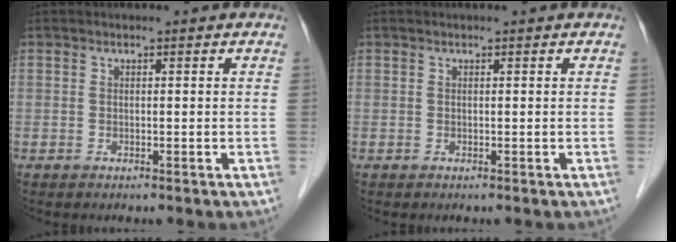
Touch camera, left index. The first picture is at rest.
{"total": 0.0}